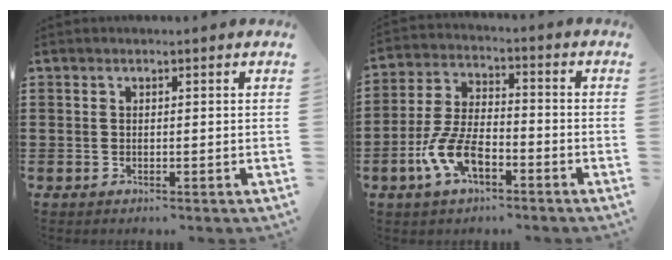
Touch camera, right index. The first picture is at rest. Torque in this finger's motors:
{"motor_torque": [2.14, 0.00, 0.83, 0.21]}